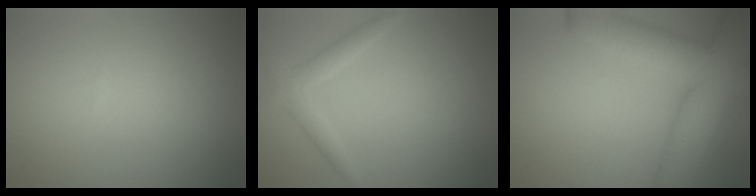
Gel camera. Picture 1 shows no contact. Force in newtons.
{"total": 2.0, "press": 2.0, "slide": 0.1}
{"total": 10.7, "press": 10.7, "slide": 0.7}